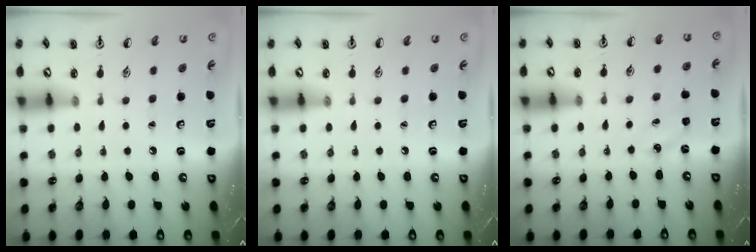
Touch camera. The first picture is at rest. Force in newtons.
{"total": 0.0}
{"total": 3.5, "press": 3.4, "slide": 1.1}